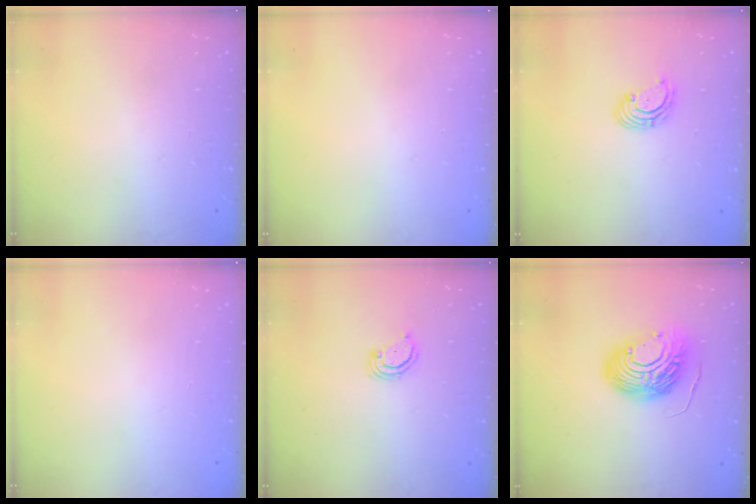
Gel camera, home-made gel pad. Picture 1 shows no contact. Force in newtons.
{"total": 0.0}
{"total": 2.9, "press": 2.9, "slide": 0.3}
{"total": 0.0}
{"total": 2.9, "press": 2.9, "slide": 0.2}
{"total": 13.0, "press": 13.0, "slide": 1.1}